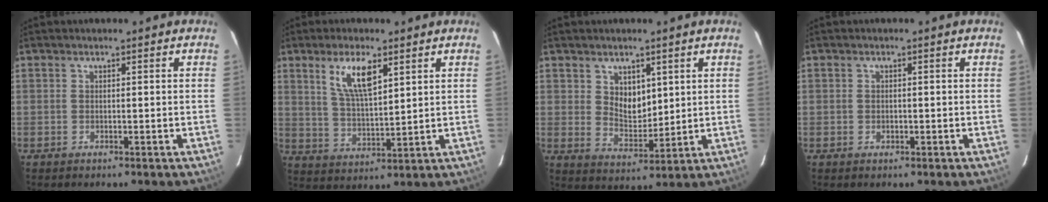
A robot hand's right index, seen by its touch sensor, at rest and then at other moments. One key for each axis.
{"total": 8.7, "fx": 4.4, "fy": 2.9, "fz": 6.9, "tx": -0.124, "ty": 0.000, "tz": 0.092}
{"total": 6.3, "fx": 2.7, "fy": 4.2, "fz": 3.7, "tx": -0.057, "ty": -0.003, "tz": 0.055}
{"total": 0.9, "fx": -0.2, "fy": 0.8, "fz": 0.3, "tx": -0.003, "ty": -0.001, "tz": -0.003}